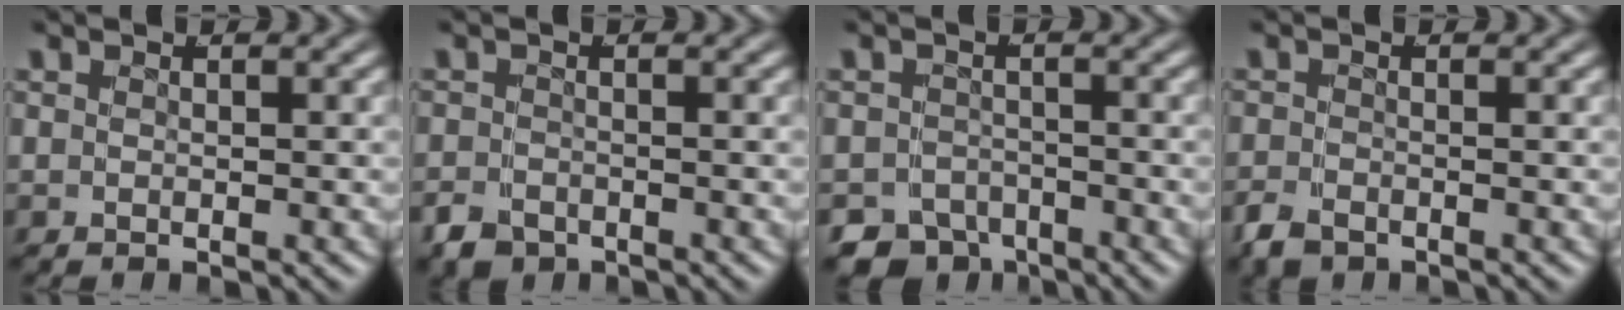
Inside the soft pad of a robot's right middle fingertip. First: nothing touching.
{"total": 2.6, "force": [-2.0, 1.6, 0.6], "torque": [-0.001, -0.008, -0.033]}
{"total": 7.0, "force": [-5.5, 4.1, 1.3], "torque": [0.007, -0.014, -0.093]}
{"total": 1.9, "force": [-1.5, 1.0, 0.5], "torque": [-0.011, -0.007, -0.025]}